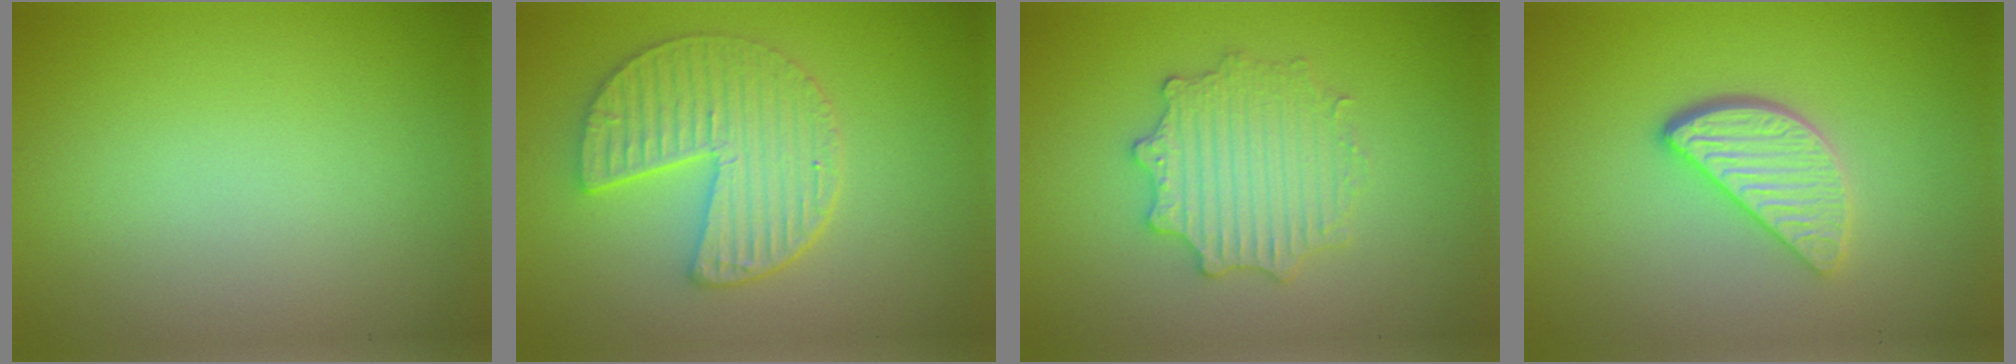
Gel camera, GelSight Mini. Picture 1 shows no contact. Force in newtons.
{"total": 4.9, "press": 4.2, "slide": 2.5}
{"total": 3.3, "press": 3.3, "slide": 0.6}
{"total": 3.6, "press": 2.9, "slide": 2.1}